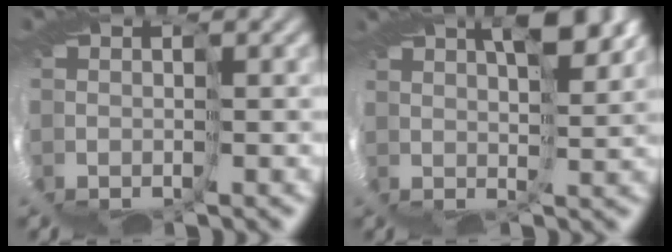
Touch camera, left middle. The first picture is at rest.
{"total": 5.5, "force": [4.7, -2.8, 0.4], "torque": [-0.011, 0.010, 0.071]}